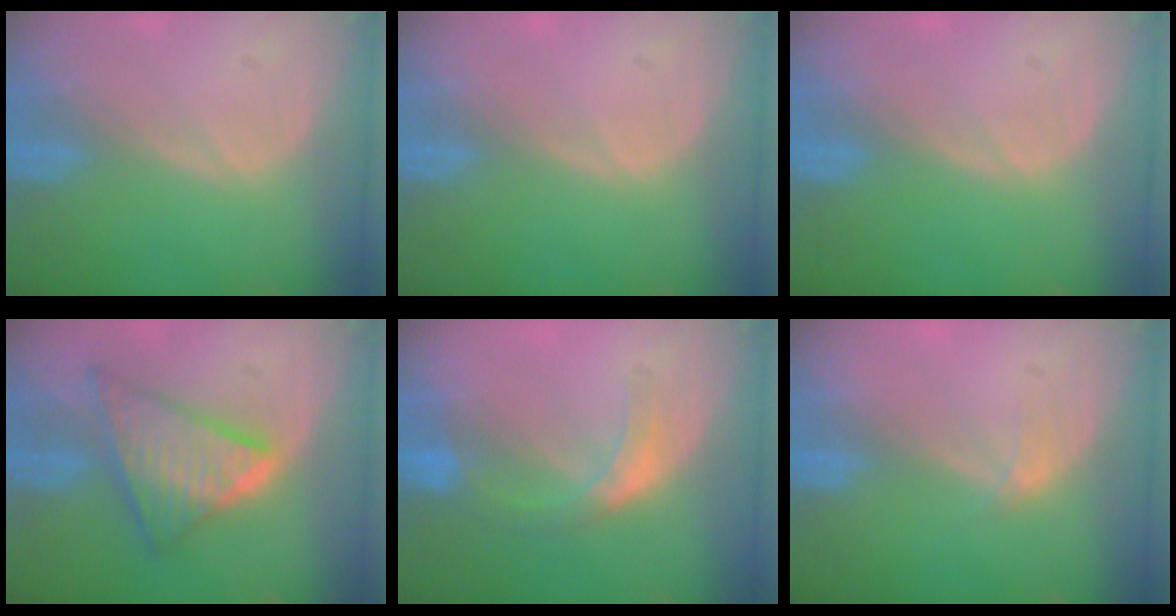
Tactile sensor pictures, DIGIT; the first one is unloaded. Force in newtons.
{"total": 0.0}
{"total": 0.0}
{"total": 9.0, "press": 9.0, "slide": 0.7}
{"total": 5.6, "press": 4.9, "slide": 2.7}
{"total": 1.0, "press": 1.0, "slide": 0.1}